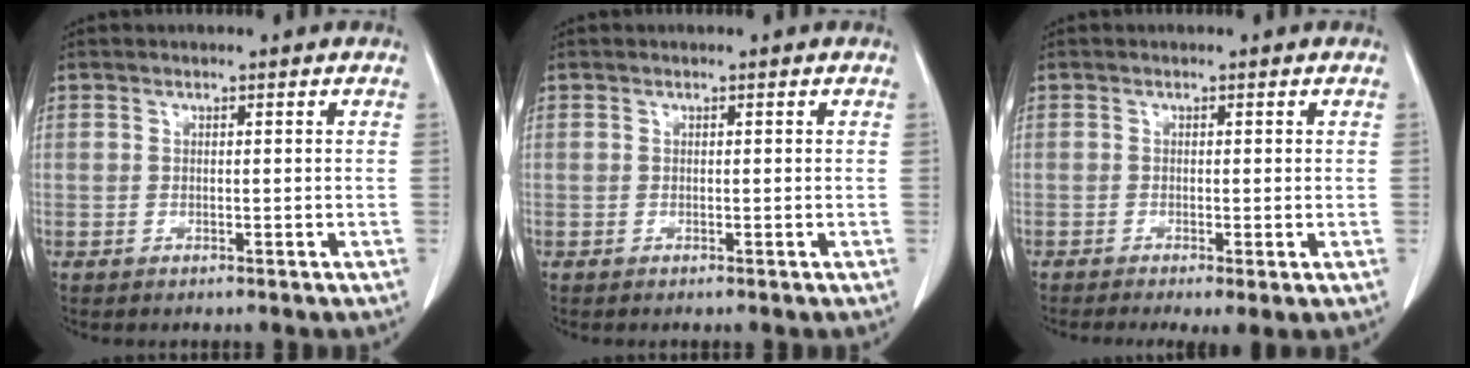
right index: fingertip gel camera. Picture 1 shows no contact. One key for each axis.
{"total": 0.0}
{"total": 3.1, "fx": -1.5, "fy": 0.8, "fz": 2.6, "tx": -0.042, "ty": -0.012, "tz": -0.024}